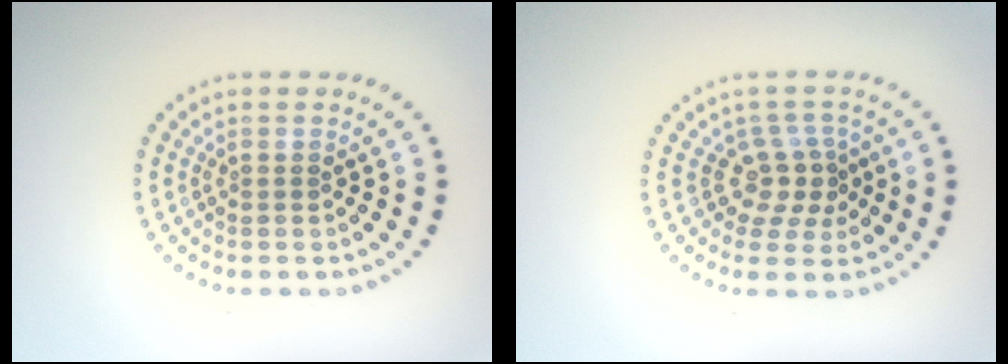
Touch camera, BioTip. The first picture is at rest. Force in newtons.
{"total": 3.0, "press": 2.2, "slide": 2.0}